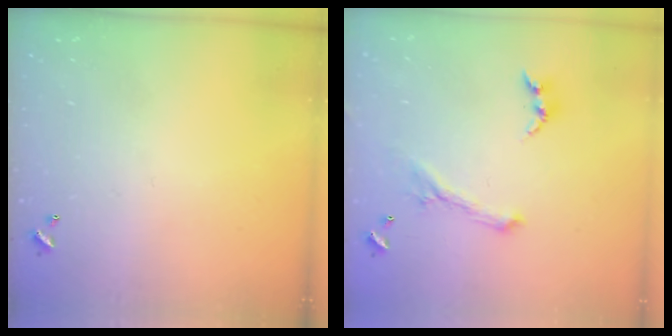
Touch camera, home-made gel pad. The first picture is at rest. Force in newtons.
{"total": 0.0}